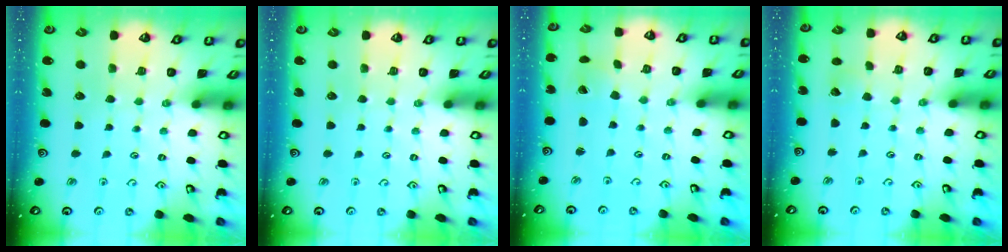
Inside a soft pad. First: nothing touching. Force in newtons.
{"total": 0.0}
{"total": 1.2, "press": 1.1, "slide": 0.4}
{"total": 2.8, "press": 2.8, "slide": 0.2}